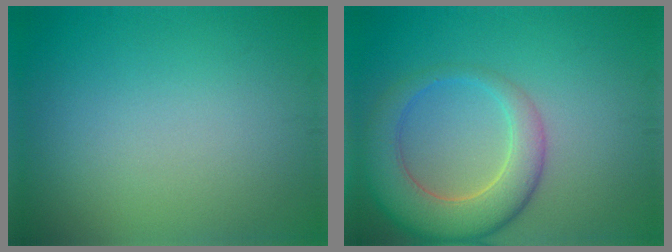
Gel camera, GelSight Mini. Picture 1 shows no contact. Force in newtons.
{"total": 6.6, "press": 6.6, "slide": 0.6}